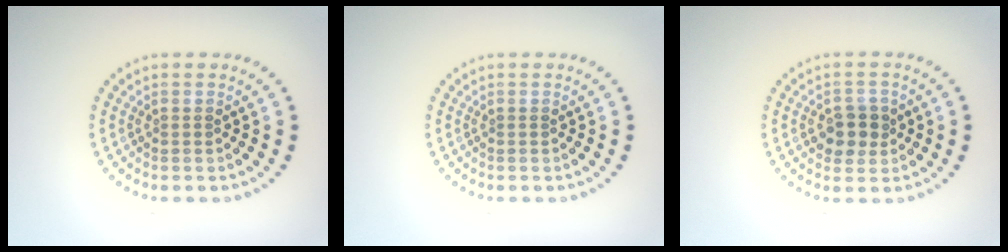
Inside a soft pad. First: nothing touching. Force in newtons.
{"total": 0.0}
{"total": 2.8, "press": 2.7, "slide": 0.7}